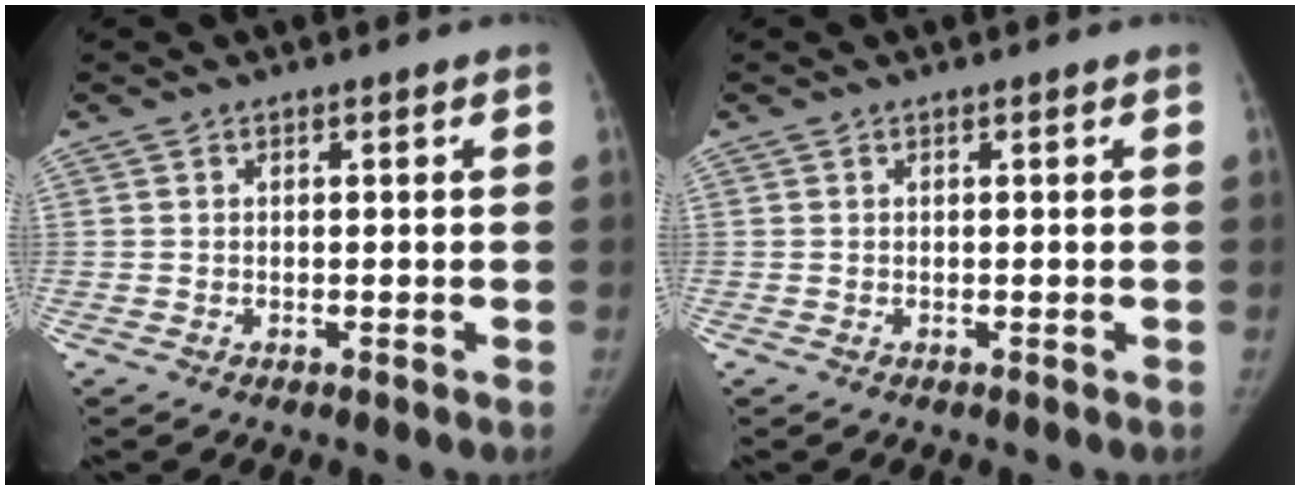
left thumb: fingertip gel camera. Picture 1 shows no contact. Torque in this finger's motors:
{"motor_torque": [0.00, 0.00, 0.03, 0.02, 0.00]}